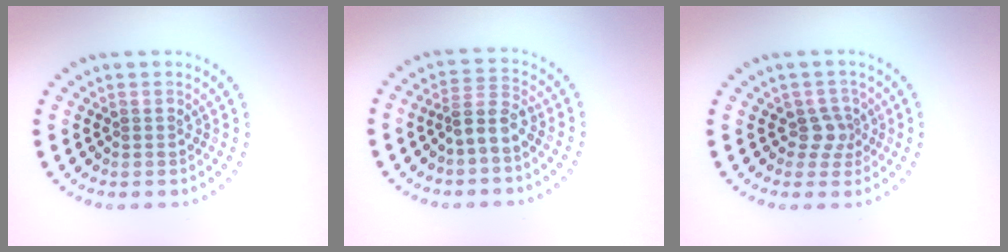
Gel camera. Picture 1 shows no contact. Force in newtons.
{"total": 2.5, "press": 2.0, "slide": 1.6}
{"total": 1.9, "press": 1.3, "slide": 1.4}